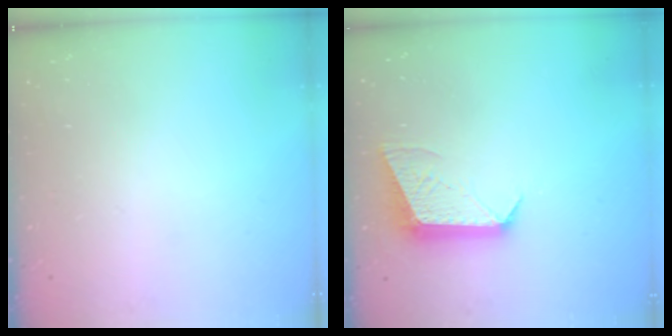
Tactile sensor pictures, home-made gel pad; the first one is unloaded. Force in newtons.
{"total": 10.3, "press": 10.3, "slide": 0.5}